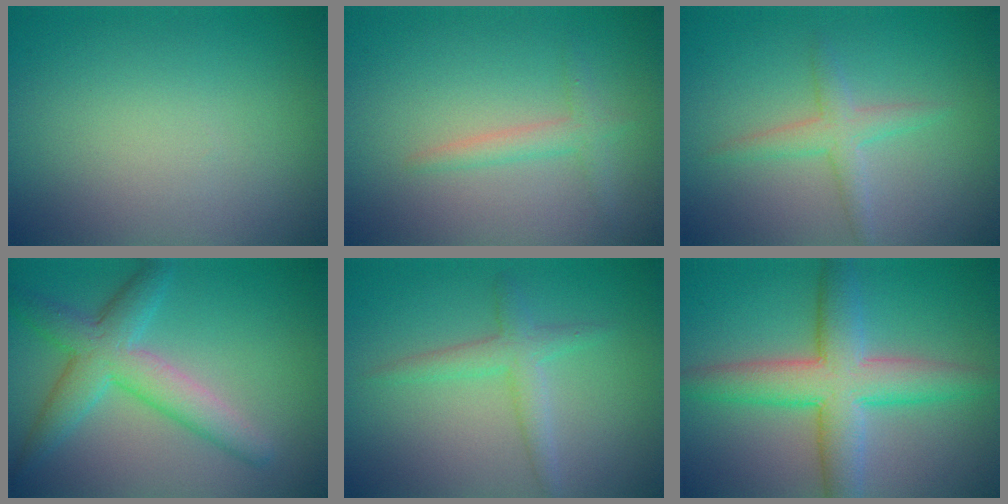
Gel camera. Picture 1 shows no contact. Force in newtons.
{"total": 1.8, "press": 1.8, "slide": 0.1}
{"total": 2.3, "press": 2.3, "slide": 0.1}
{"total": 5.3, "press": 5.3, "slide": 0.2}
{"total": 2.4, "press": 2.4, "slide": 0.2}
{"total": 7.3, "press": 7.3, "slide": 0.2}